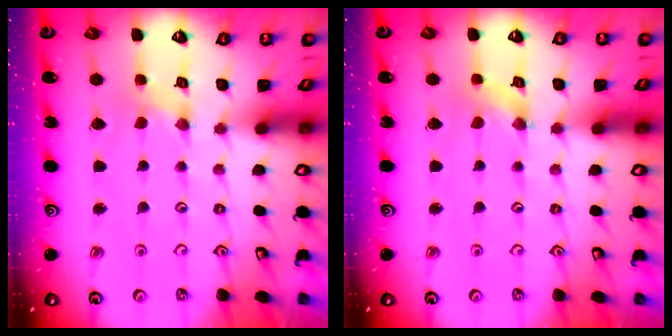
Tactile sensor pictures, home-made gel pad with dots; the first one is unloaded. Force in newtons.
{"total": 1.3, "press": 1.3, "slide": 0.2}